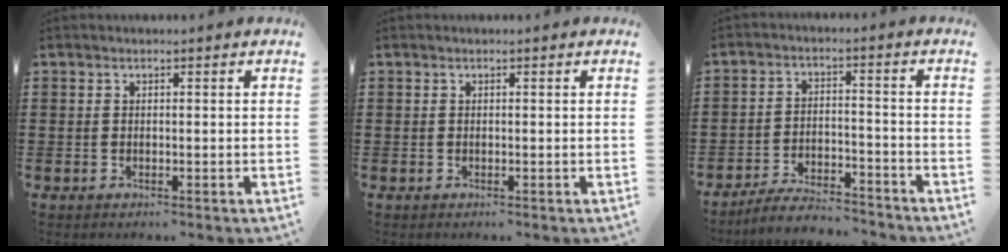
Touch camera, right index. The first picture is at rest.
{"total": 0.0}
{"total": 5.6, "force": [-5.4, 0.2, 1.5], "torque": [-0.031, 0.000, -0.105]}